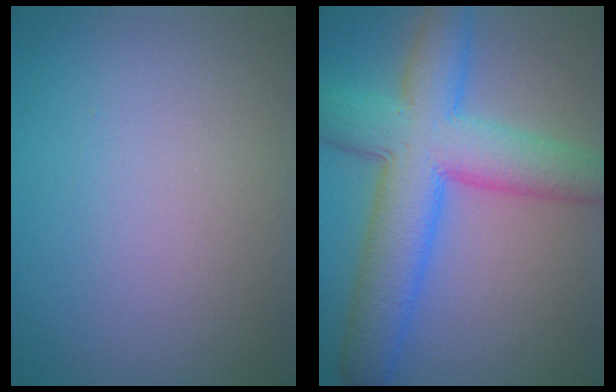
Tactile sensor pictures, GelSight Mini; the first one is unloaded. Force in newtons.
{"total": 9.4, "press": 9.4, "slide": 0.4}